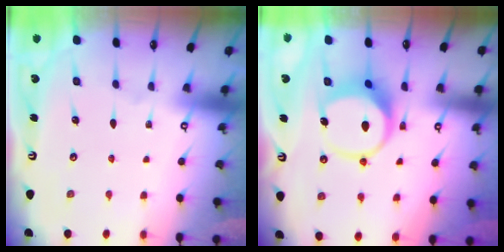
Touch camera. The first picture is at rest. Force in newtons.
{"total": 9.6, "press": 9.6, "slide": 0.9}